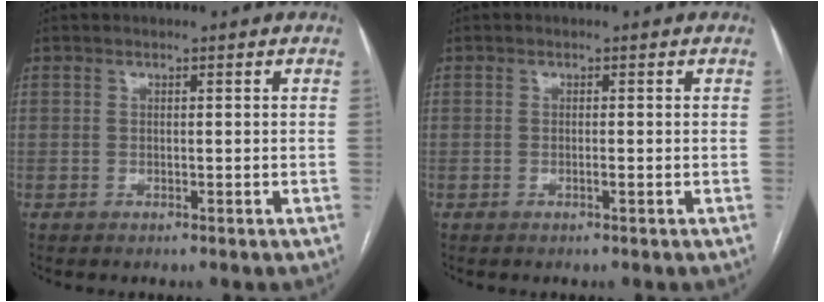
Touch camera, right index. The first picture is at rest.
{"total": 0.6, "force": [-0.2, -0.3, 0.5], "torque": [-0.011, 0.000, -0.004]}